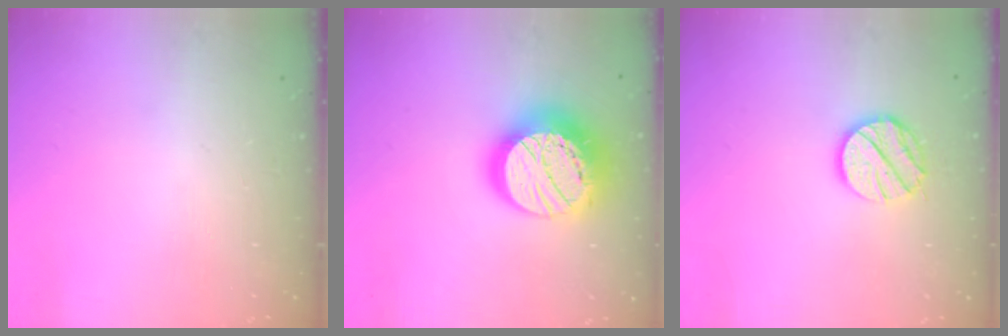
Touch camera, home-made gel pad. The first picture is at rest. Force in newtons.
{"total": 22.0, "press": 22.0, "slide": 1.6}
{"total": 12.2, "press": 12.1, "slide": 1.4}